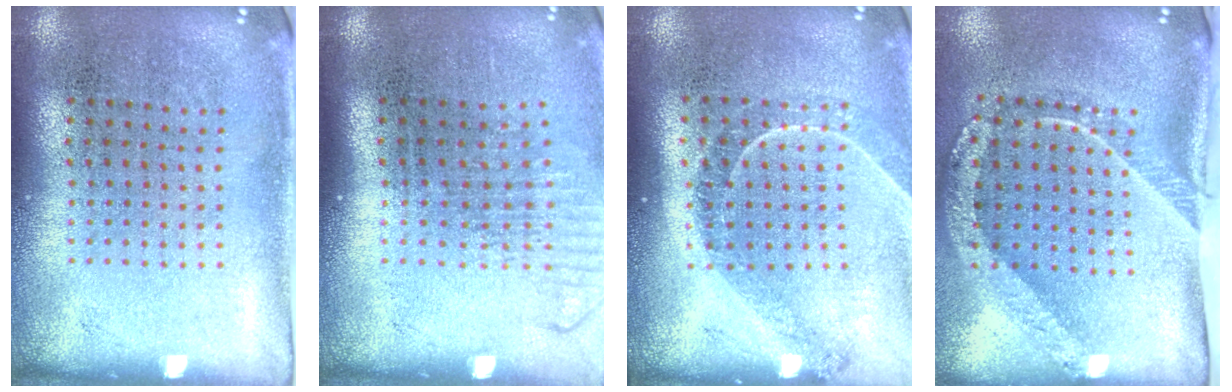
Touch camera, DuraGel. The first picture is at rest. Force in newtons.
{"total": 1.3, "press": 1.0, "slide": 0.7}
{"total": 1.2, "press": 1.2, "slide": 0.2}
{"total": 2.5, "press": 1.7, "slide": 1.8}